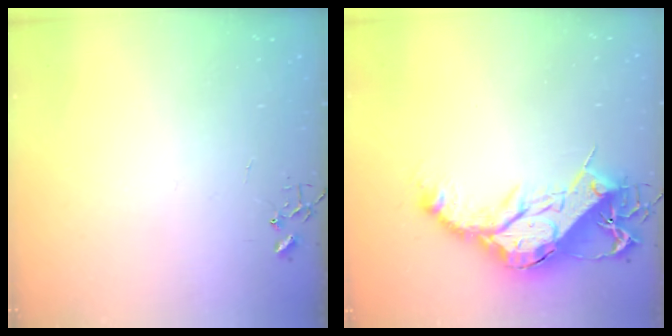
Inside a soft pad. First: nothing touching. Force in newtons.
{"total": 19.8, "press": 19.8, "slide": 1.2}